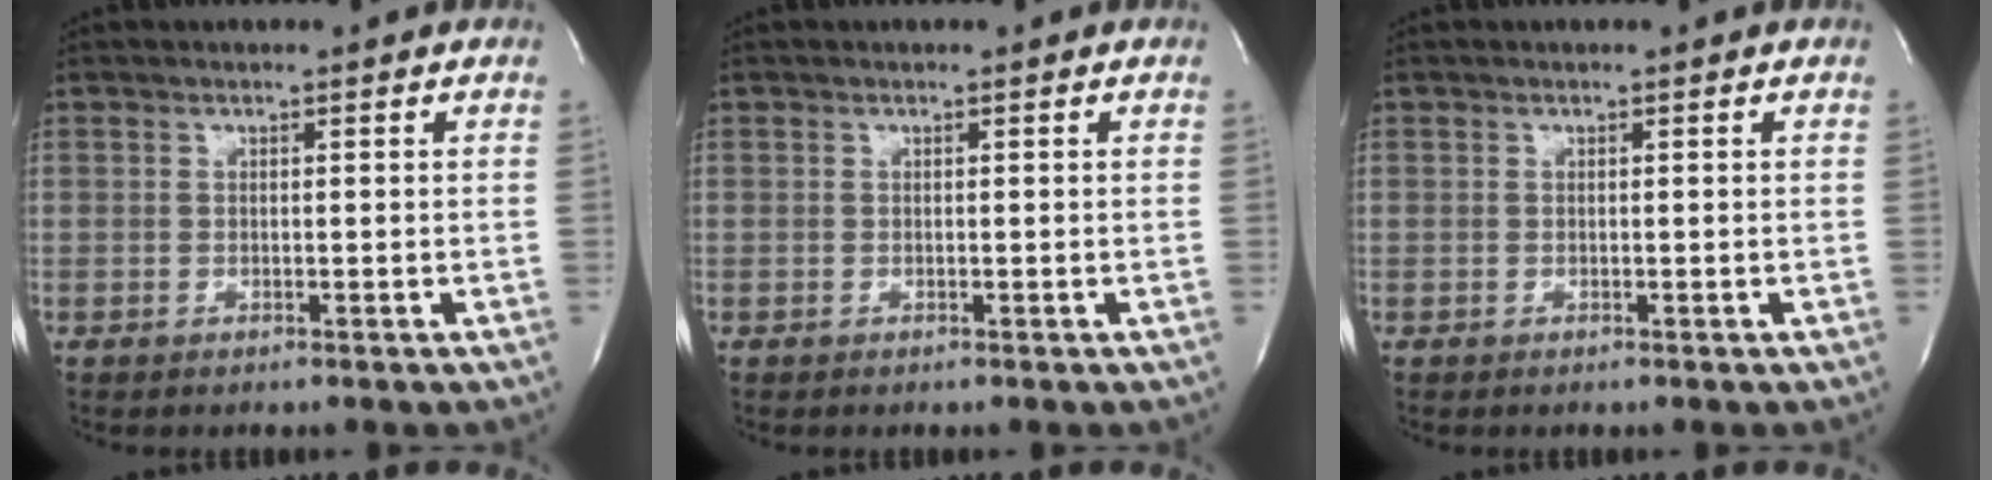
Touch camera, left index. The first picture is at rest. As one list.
[{"total": 0.0}, {"total": 0.0}]